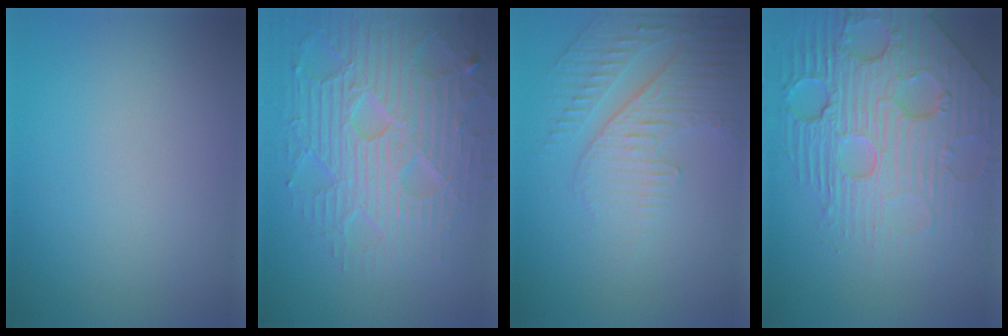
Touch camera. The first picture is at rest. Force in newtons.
{"total": 7.8, "press": 6.0, "slide": 4.9}
{"total": 4.9, "press": 3.3, "slide": 3.7}
{"total": 8.2, "press": 5.9, "slide": 5.7}